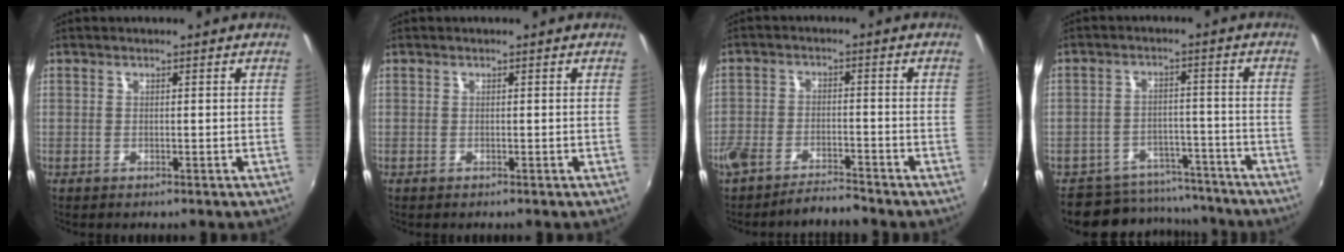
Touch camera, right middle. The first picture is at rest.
{"total": 0.0}
{"total": 6.6, "force": [-6.1, 1.4, 2.2], "torque": [-0.066, -0.007, -0.108]}
{"total": 11.7, "force": [-10.2, 5.3, 1.9], "torque": [-0.051, 0.027, -0.133]}